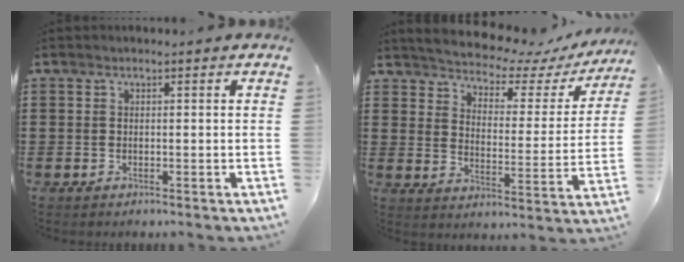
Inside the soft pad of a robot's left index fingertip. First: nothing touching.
{"total": 4.4, "force": [4.3, 0.6, 0.8], "torque": [-0.043, -0.037, 0.067]}